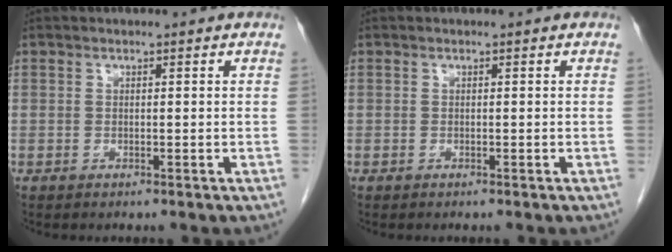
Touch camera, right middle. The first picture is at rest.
{"total": 0.0}